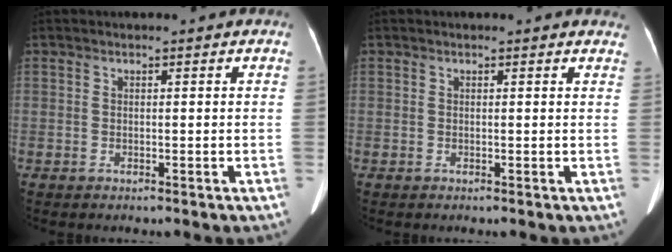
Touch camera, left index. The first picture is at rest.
{"total": 1.8, "force": [1.7, 0.5, 0.3], "torque": [-0.004, -0.004, -0.001]}